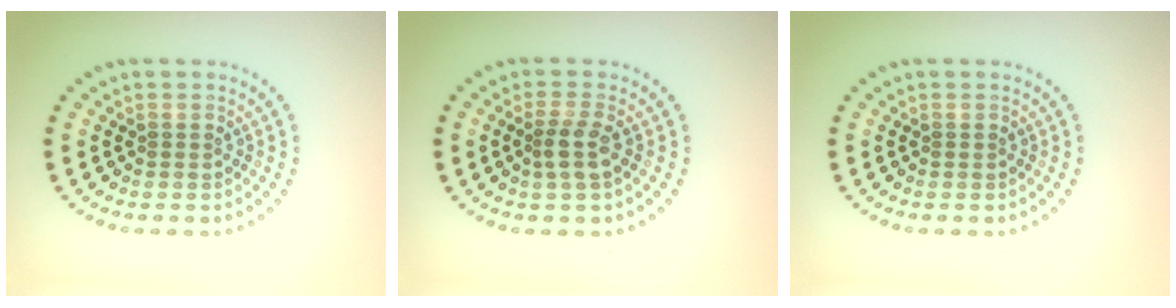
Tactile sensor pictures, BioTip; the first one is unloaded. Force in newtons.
{"total": 2.2, "press": 1.8, "slide": 1.2}
{"total": 0.0}